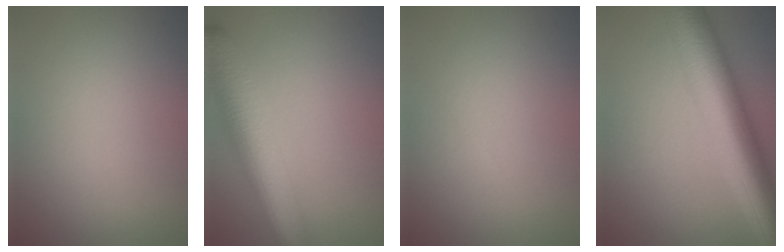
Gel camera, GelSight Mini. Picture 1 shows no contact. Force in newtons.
{"total": 8.5, "press": 8.5, "slide": 0.4}
{"total": 0.0}
{"total": 11.5, "press": 11.5, "slide": 0.1}